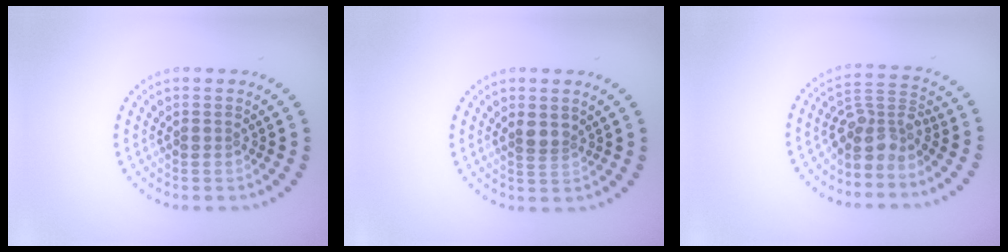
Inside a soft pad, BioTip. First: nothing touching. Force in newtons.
{"total": 1.7, "press": 1.5, "slide": 0.9}
{"total": 3.7, "press": 2.8, "slide": 2.4}